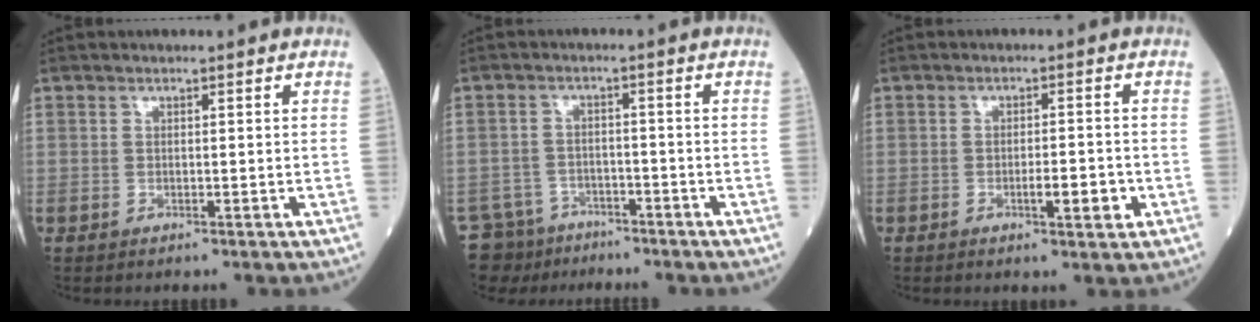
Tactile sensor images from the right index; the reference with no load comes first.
{"total": 6.5, "force": [-5.4, 3.6, -0.4], "torque": [0.005, 0.011, -0.090]}
{"total": 3.9, "force": [-1.3, 0.8, 3.5], "torque": [-0.051, 0.000, -0.017]}